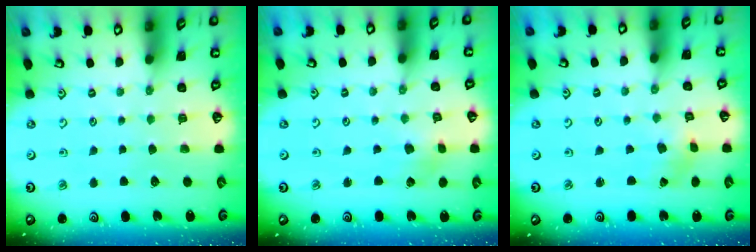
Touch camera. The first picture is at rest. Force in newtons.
{"total": 2.3, "press": 2.3, "slide": 0.5}
{"total": 1.5, "press": 1.5, "slide": 0.2}